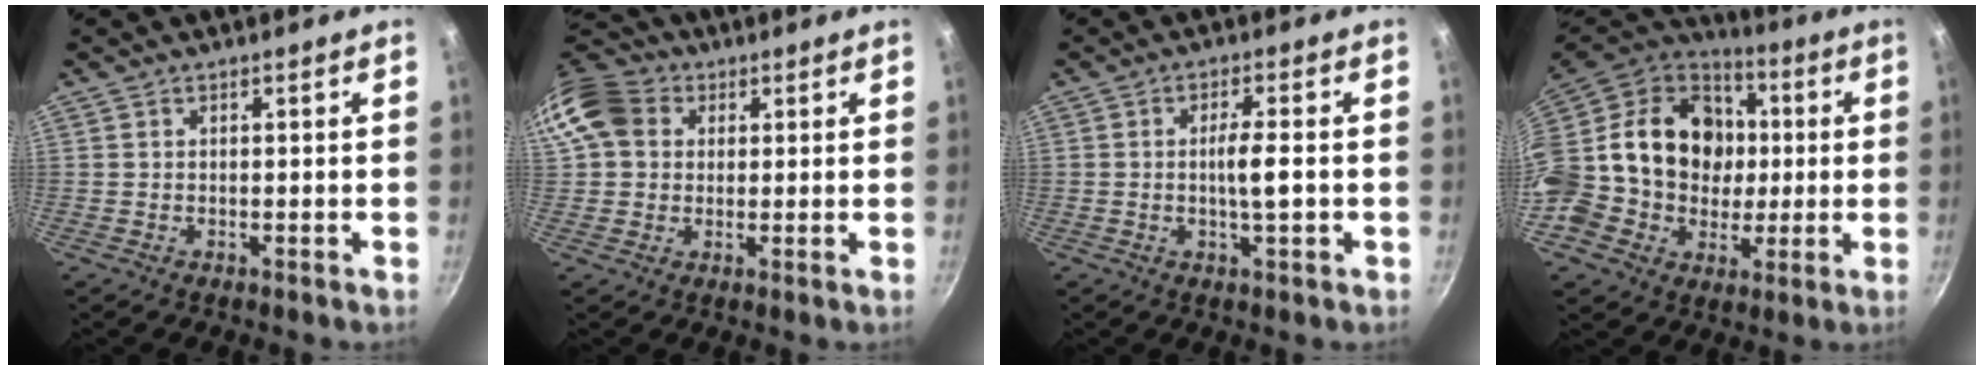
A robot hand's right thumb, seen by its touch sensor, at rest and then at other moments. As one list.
[{"total": 11.4, "force": [2.7, 9.6, 5.5], "torque": [-0.093, 0.019, 0.036]}, {"total": 5.0, "force": [-0.6, 0.7, 4.9], "torque": [-0.092, 0.004, -0.014]}, {"total": 26.8, "force": [-0.1, 23.8, 12.2], "torque": [-0.245, 0.050, 0.012]}]